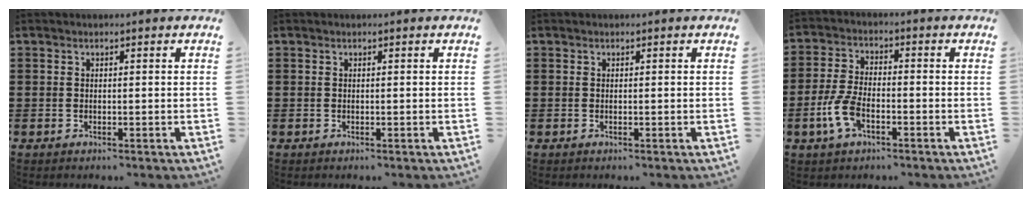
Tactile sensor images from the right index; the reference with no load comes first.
{"total": 0.0}
{"total": 0.0}
{"total": 6.0, "force": [-2.3, 2.8, 4.8], "torque": [-0.120, -0.007, -0.049]}